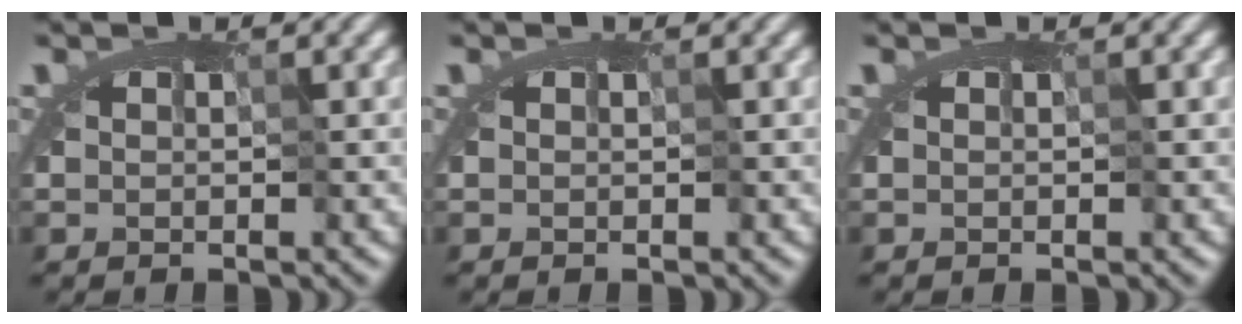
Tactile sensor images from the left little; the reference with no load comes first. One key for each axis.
{"total": 0.0}
{"total": 0.0}